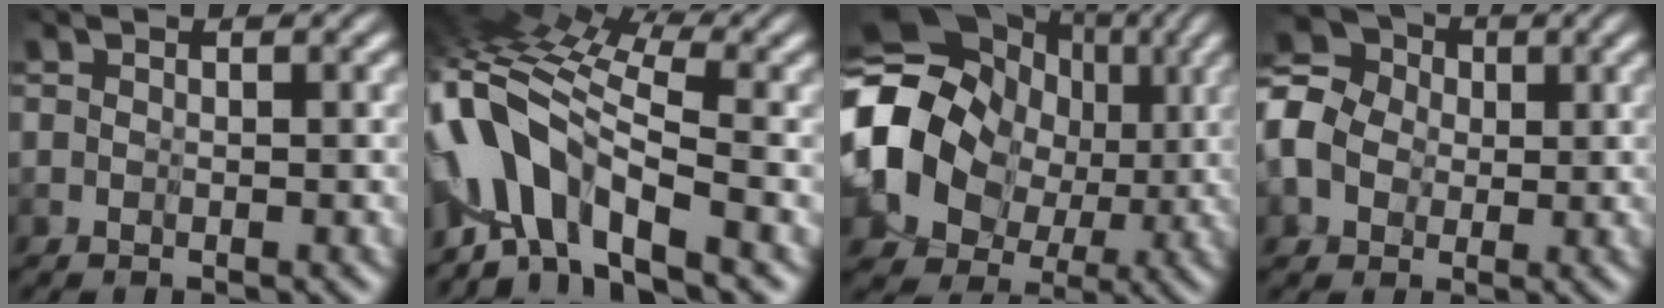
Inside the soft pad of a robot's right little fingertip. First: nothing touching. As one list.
[{"total": 7.5, "force": [-3.9, 1.8, 6.1], "torque": [-0.120, 0.014, -0.083]}, {"total": 11.1, "force": [0.5, 9.0, 6.4], "torque": [-0.153, -0.011, 0.007]}, {"total": 4.9, "force": [-0.8, 4.4, 2.2], "torque": [-0.089, -0.002, -0.030]}]